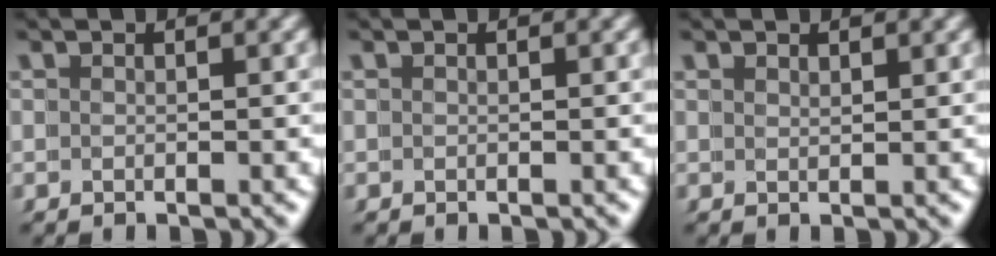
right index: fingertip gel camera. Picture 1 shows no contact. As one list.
[{"total": 0.0}, {"total": 1.1, "force": [0.9, -0.5, 0.0], "torque": [0.004, -0.004, 0.023]}]